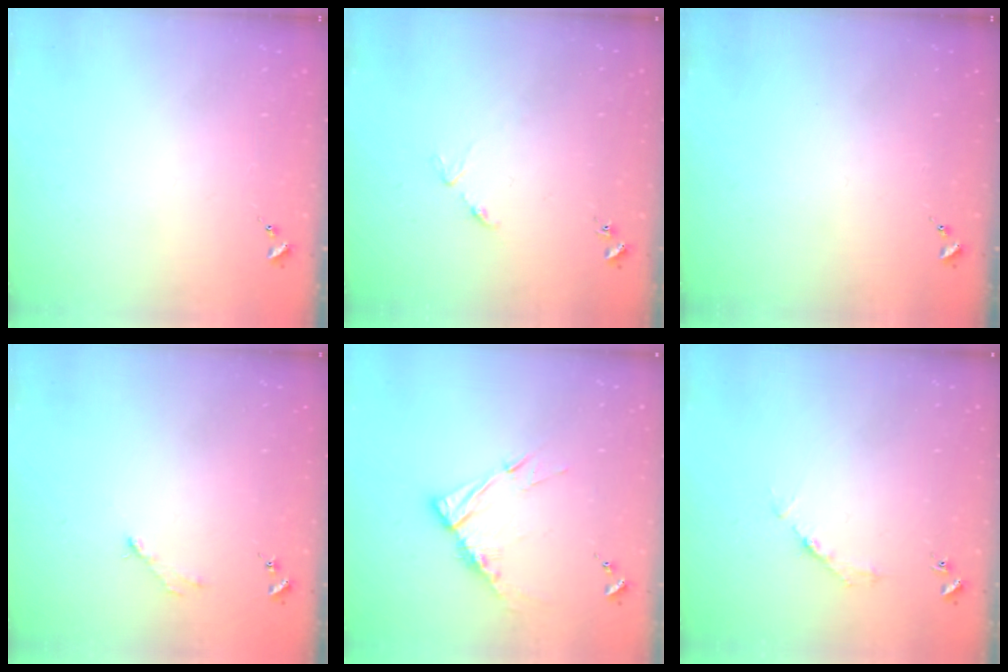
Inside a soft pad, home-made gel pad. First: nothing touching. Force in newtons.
{"total": 3.8, "press": 3.8, "slide": 0.5}
{"total": 0.0}
{"total": 2.8, "press": 2.8, "slide": 0.4}
{"total": 10.5, "press": 10.4, "slide": 1.0}
{"total": 2.7, "press": 2.7, "slide": 0.4}